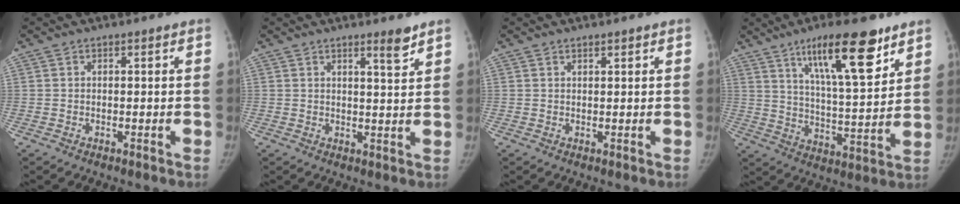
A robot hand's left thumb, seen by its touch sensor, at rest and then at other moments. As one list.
[{"total": 3.5, "force": [2.7, 0.2, 2.2], "torque": [-0.027, -0.025, 0.041]}, {"total": 1.0, "force": [0.8, 0.2, 0.4], "torque": [-0.006, -0.005, 0.014]}, {"total": 17.2, "force": [10.3, 4.5, 13.1], "torque": [-0.187, -0.053, 0.173]}]